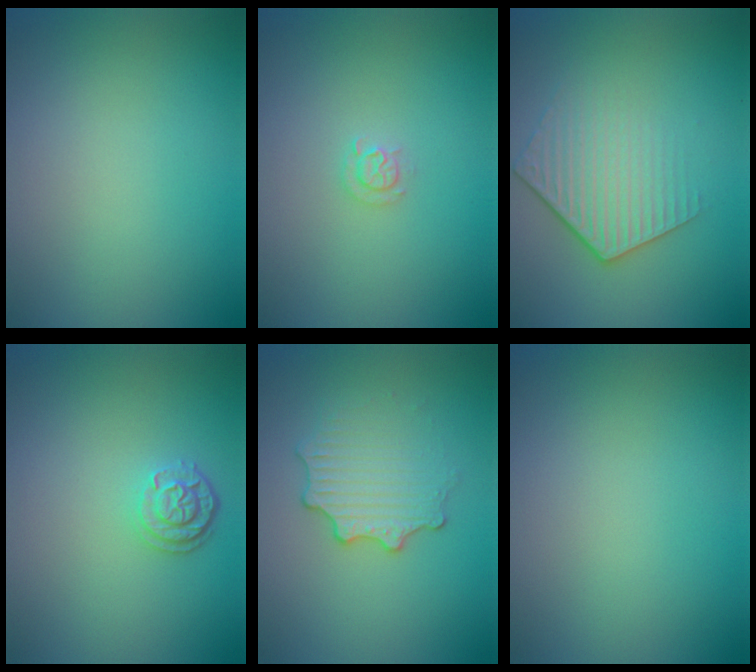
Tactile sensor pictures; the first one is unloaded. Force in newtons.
{"total": 1.1, "press": 1.1, "slide": 0.2}
{"total": 4.4, "press": 3.1, "slide": 3.1}
{"total": 2.2, "press": 1.9, "slide": 1.1}
{"total": 3.0, "press": 2.6, "slide": 1.5}
{"total": 0.0}